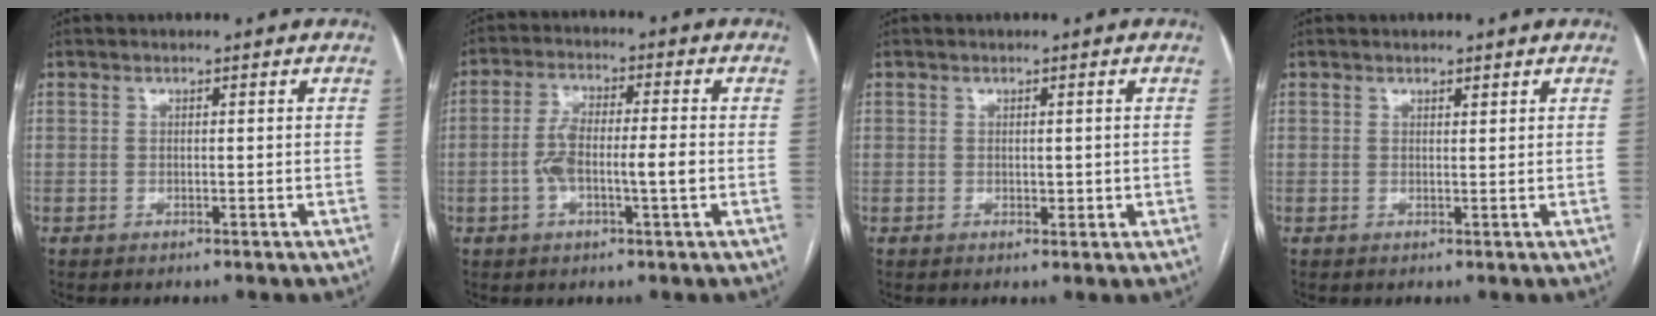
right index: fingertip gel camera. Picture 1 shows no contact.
{"total": 7.3, "force": [-1.2, 1.6, 7.0], "torque": [-0.143, 0.016, -0.025]}
{"total": 1.6, "force": [0.0, 1.1, 1.2], "torque": [-0.016, 0.002, 0.004]}
{"total": 0.8, "force": [0.7, 0.2, 0.3], "torque": [-0.009, 0.000, 0.012]}